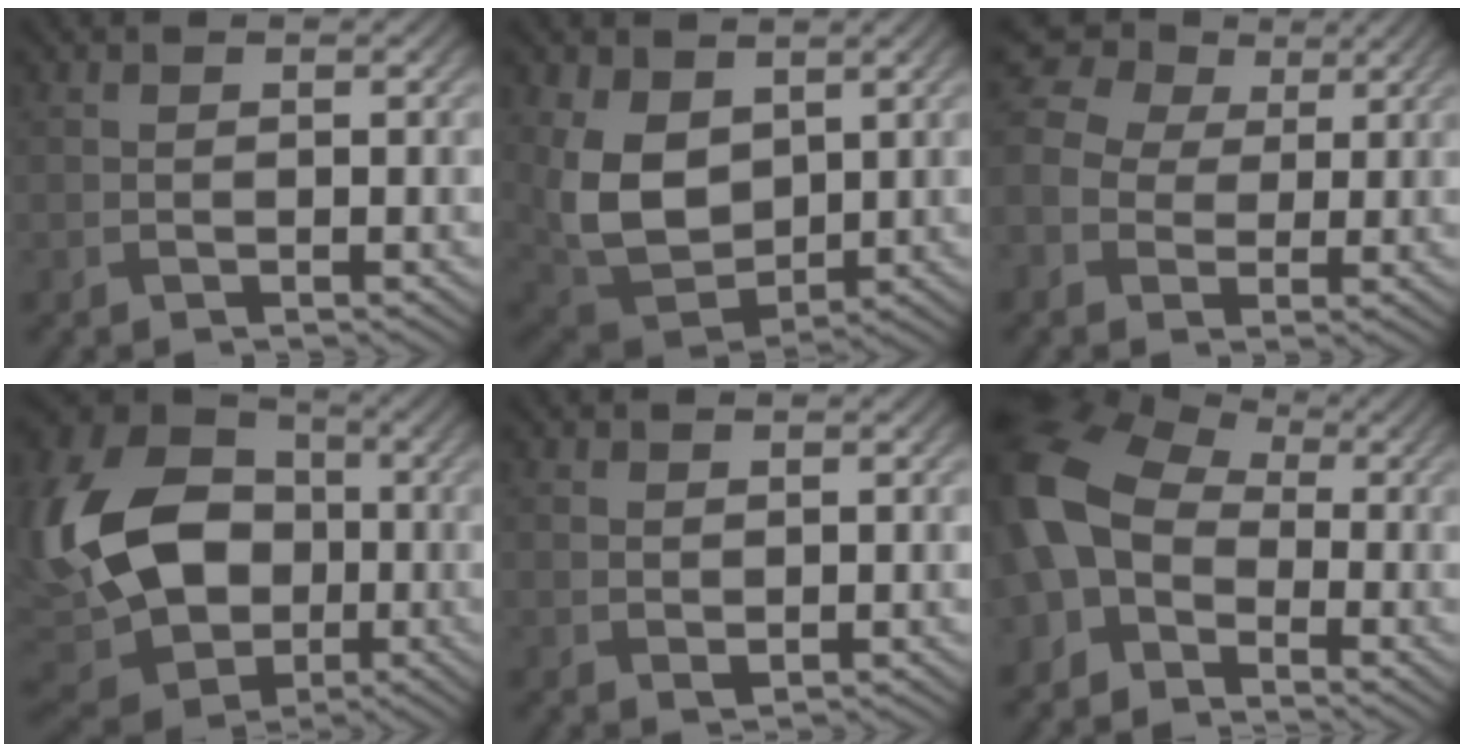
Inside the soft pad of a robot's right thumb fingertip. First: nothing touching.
{"total": 9.7, "force": [2.4, 6.6, 6.6], "torque": [-0.175, -0.014, 0.049]}
{"total": 8.0, "force": [0.9, 6.8, 4.2], "torque": [-0.128, 0.011, 0.012]}
{"total": 19.2, "force": [-1.7, 14.6, 12.3], "torque": [-0.296, -0.006, -0.035]}
{"total": 1.1, "force": [0.8, 0.5, 0.6], "torque": [-0.014, -0.005, 0.019]}
{"total": 10.3, "force": [-2.2, 7.4, 6.9], "torque": [-0.167, -0.002, -0.063]}